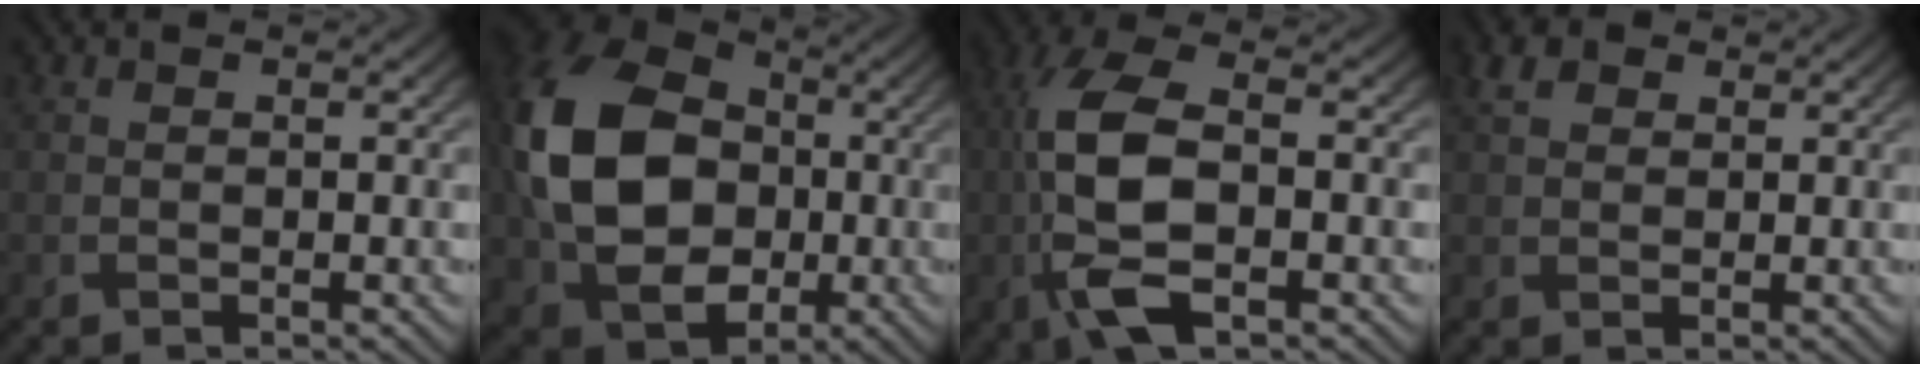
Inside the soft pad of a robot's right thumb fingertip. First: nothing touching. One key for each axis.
{"total": 16.5, "fx": -0.5, "fy": 12.5, "fz": 10.7, "tx": -0.253, "ty": 0.003, "tz": -0.017}
{"total": 10.8, "fx": -2.0, "fy": 4.6, "fz": 9.5, "tx": -0.212, "ty": 0.008, "tz": -0.045}
{"total": 2.6, "fx": 1.3, "fy": 1.8, "fz": 1.4, "tx": -0.032, "ty": 0.006, "tz": 0.020}